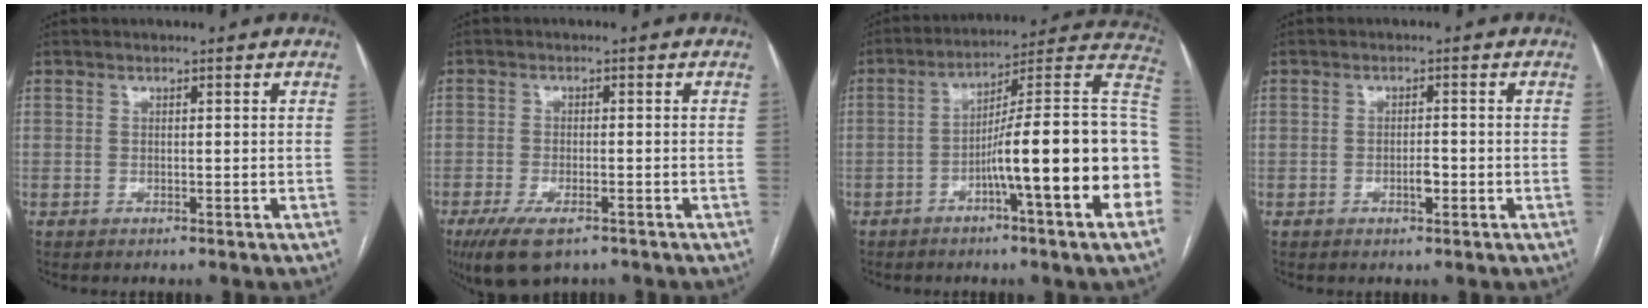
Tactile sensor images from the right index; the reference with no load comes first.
{"total": 7.3, "force": [-4.8, 2.5, 4.8], "torque": [-0.089, -0.015, -0.080]}
{"total": 20.9, "force": [-4.9, 0.5, 20.3], "torque": [-0.205, 0.030, -0.071]}
{"total": 1.9, "force": [-0.8, 0.6, 1.6], "torque": [-0.025, 0.002, -0.012]}